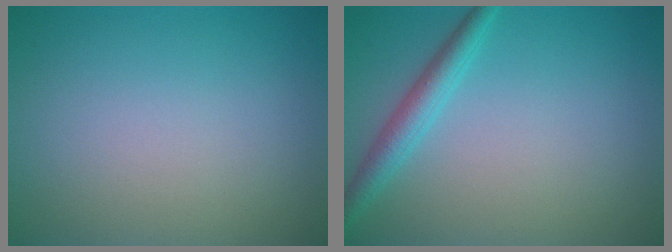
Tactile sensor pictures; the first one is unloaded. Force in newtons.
{"total": 2.7, "press": 2.7, "slide": 0.1}